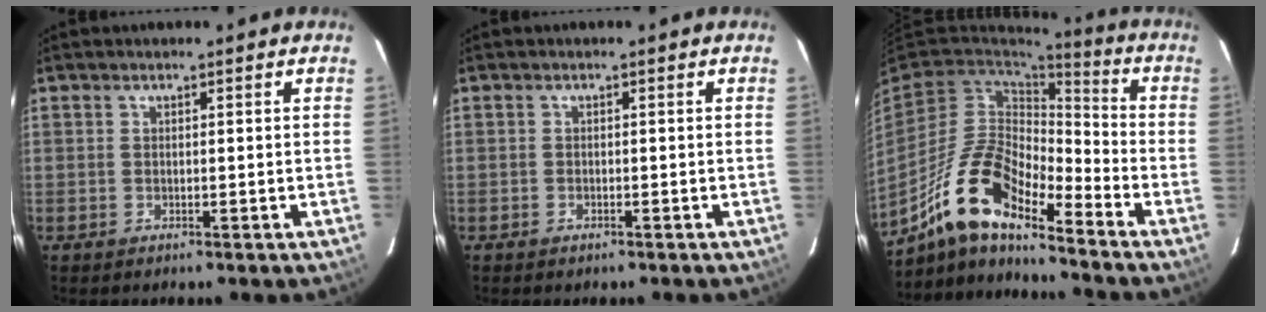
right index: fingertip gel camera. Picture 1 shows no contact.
{"total": 0.6, "force": [-0.4, 0.3, 0.2], "torque": [-0.008, 0.000, -0.005]}
{"total": 12.8, "force": [-9.6, 3.5, 7.6], "torque": [-0.150, 0.025, -0.178]}